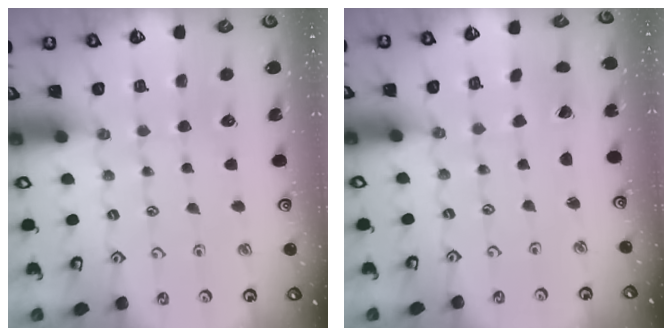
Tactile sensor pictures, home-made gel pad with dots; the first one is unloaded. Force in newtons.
{"total": 0.0}